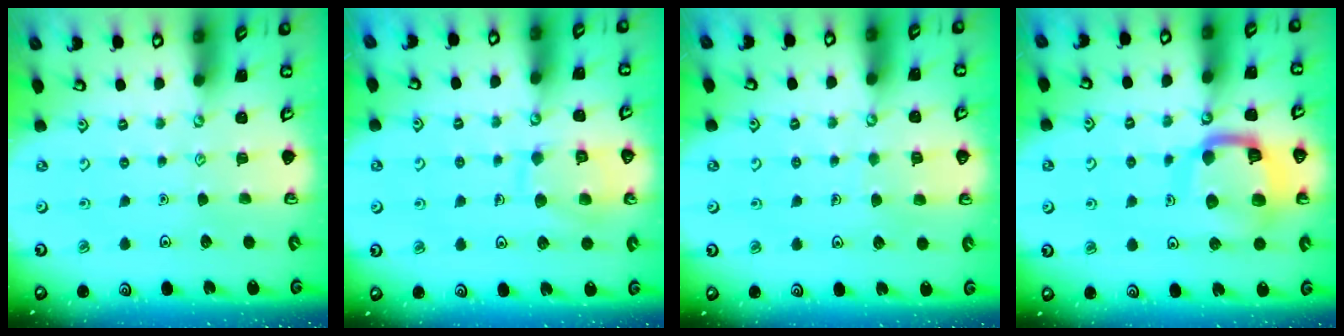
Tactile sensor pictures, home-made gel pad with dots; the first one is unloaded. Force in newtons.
{"total": 10.6, "press": 10.6, "slide": 0.9}
{"total": 5.1, "press": 5.1, "slide": 0.5}
{"total": 13.5, "press": 13.4, "slide": 1.3}